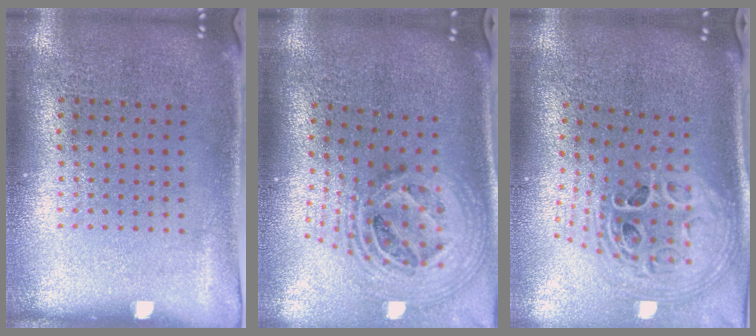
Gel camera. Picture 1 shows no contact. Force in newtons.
{"total": 2.5, "press": 1.8, "slide": 1.7}
{"total": 2.9, "press": 2.0, "slide": 2.1}